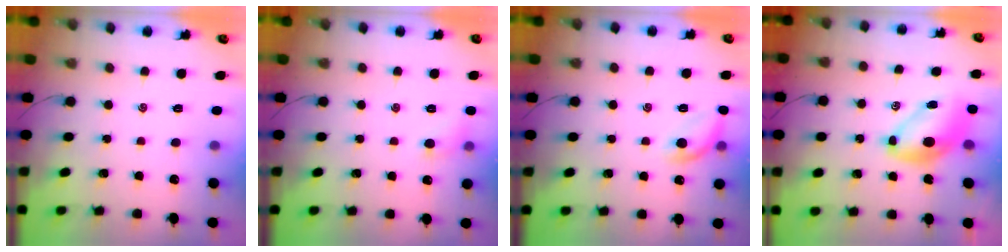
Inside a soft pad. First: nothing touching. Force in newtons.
{"total": 4.5, "press": 4.4, "slide": 1.2}
{"total": 9.7, "press": 9.6, "slide": 1.3}
{"total": 8.3, "press": 8.0, "slide": 2.1}